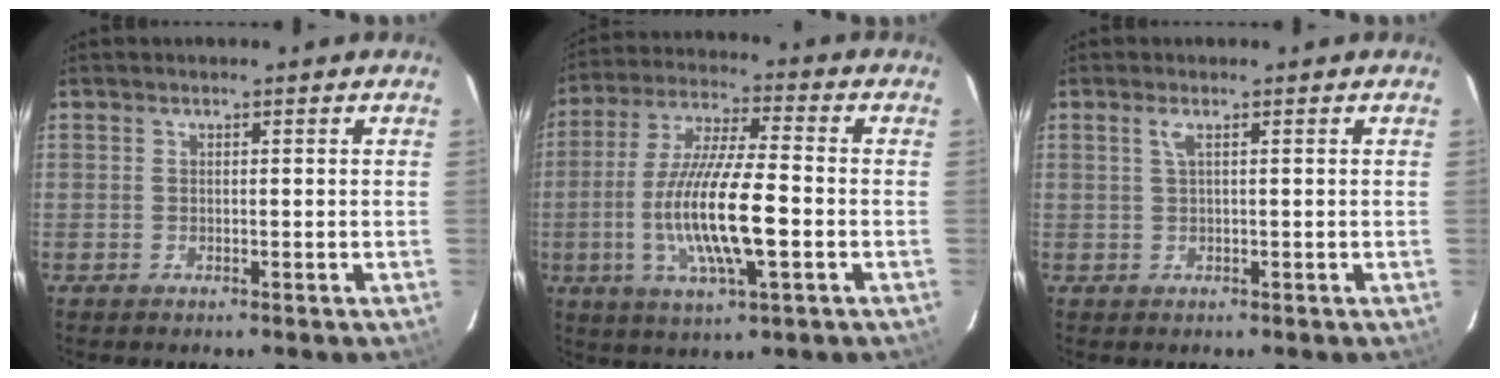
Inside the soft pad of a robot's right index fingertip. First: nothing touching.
{"total": 15.6, "force": [-3.4, 2.8, 15.0], "torque": [-0.296, -0.011, -0.063]}
{"total": 1.3, "force": [0.4, -0.3, 1.2], "torque": [-0.023, 0.003, 0.008]}